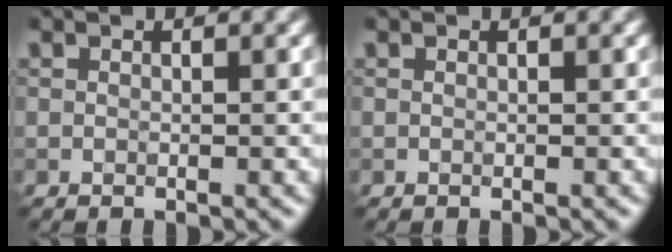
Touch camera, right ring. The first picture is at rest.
{"total": 0.0}